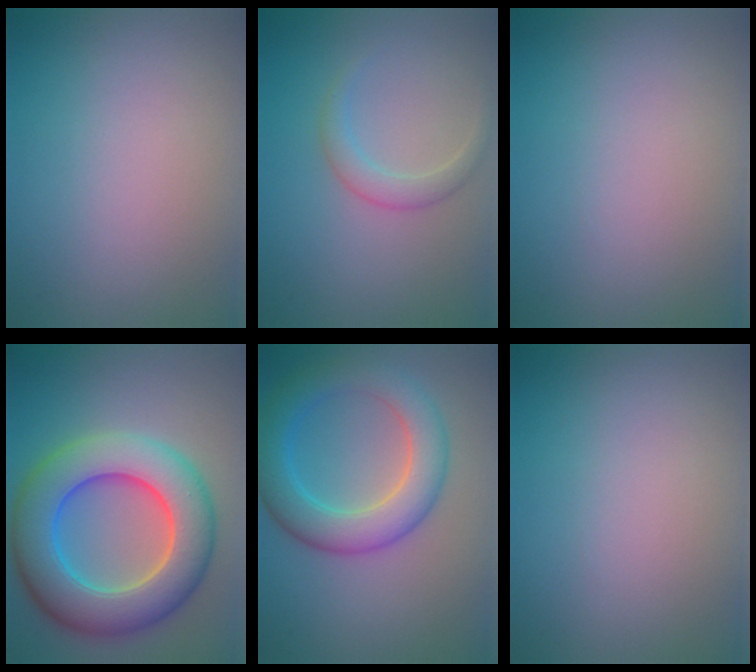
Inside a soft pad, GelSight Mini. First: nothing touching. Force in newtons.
{"total": 1.9, "press": 1.9, "slide": 0.1}
{"total": 0.0}
{"total": 10.9, "press": 10.9, "slide": 0.0}
{"total": 6.3, "press": 6.3, "slide": 0.2}
{"total": 0.0}